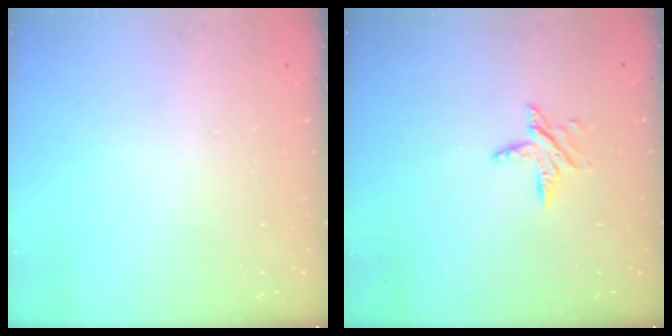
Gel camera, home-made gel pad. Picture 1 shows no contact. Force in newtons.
{"total": 6.2, "press": 6.2, "slide": 0.3}